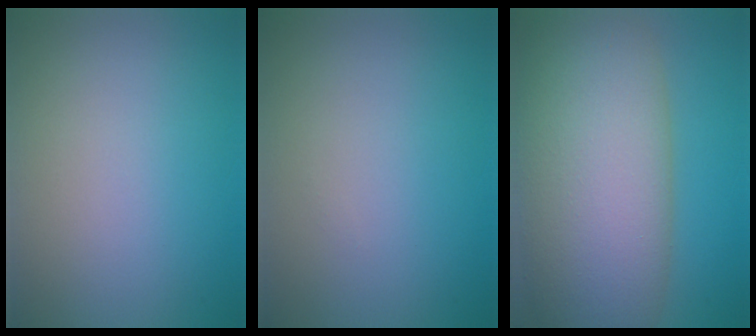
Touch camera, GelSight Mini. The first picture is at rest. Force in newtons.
{"total": 0.0}
{"total": 14.1, "press": 14.1, "slide": 0.8}